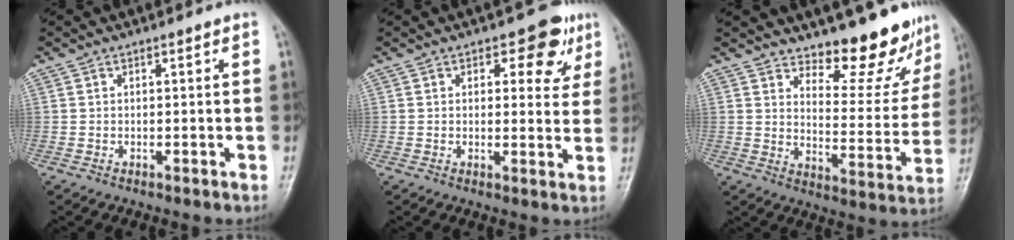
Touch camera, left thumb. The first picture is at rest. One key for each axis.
{"total": 7.0, "fx": 3.5, "fy": 4.1, "fz": 4.5, "tx": -0.015, "ty": -0.012, "tz": 0.038}
{"total": 13.6, "fx": 12.0, "fy": 4.1, "fz": 4.9, "tx": -0.029, "ty": -0.106, "tz": 0.164}